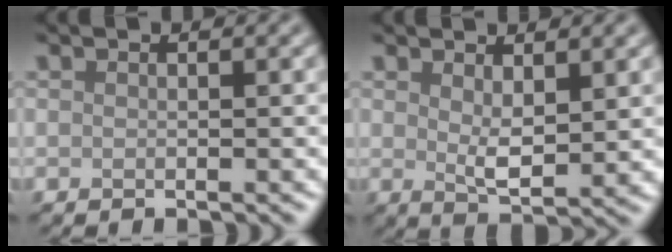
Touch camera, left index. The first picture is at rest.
{"total": 2.9, "force": [1.3, 1.0, 2.4], "torque": [-0.046, -0.010, 0.025]}